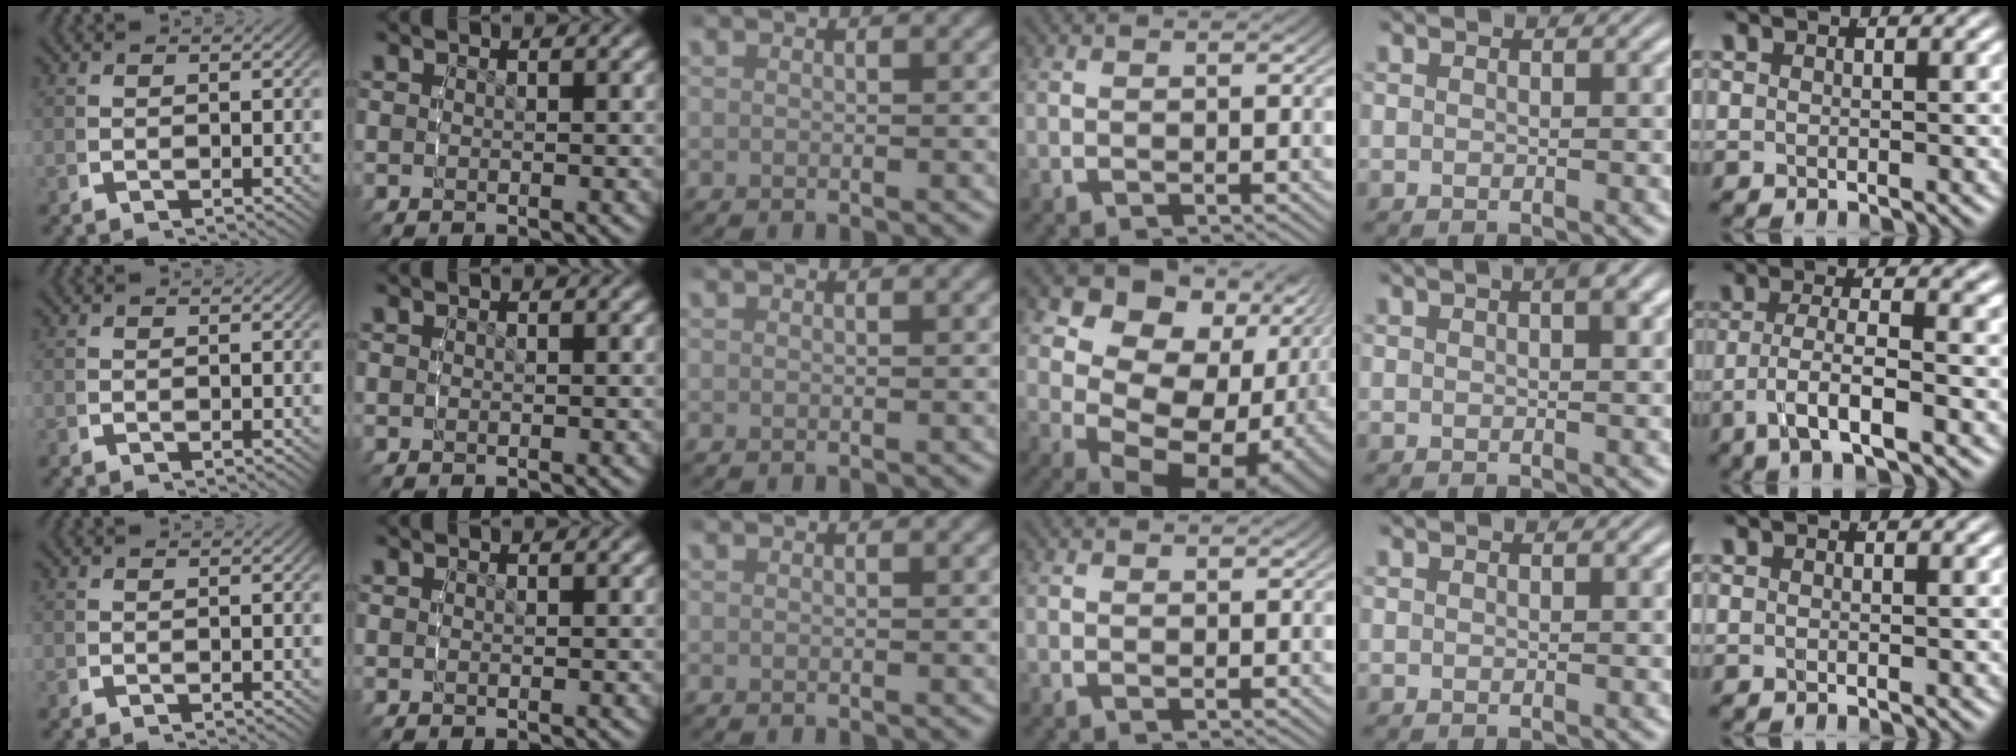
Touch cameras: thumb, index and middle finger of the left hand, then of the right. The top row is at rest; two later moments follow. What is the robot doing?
{"motion": "lift_and_place", "object": "sponge"}